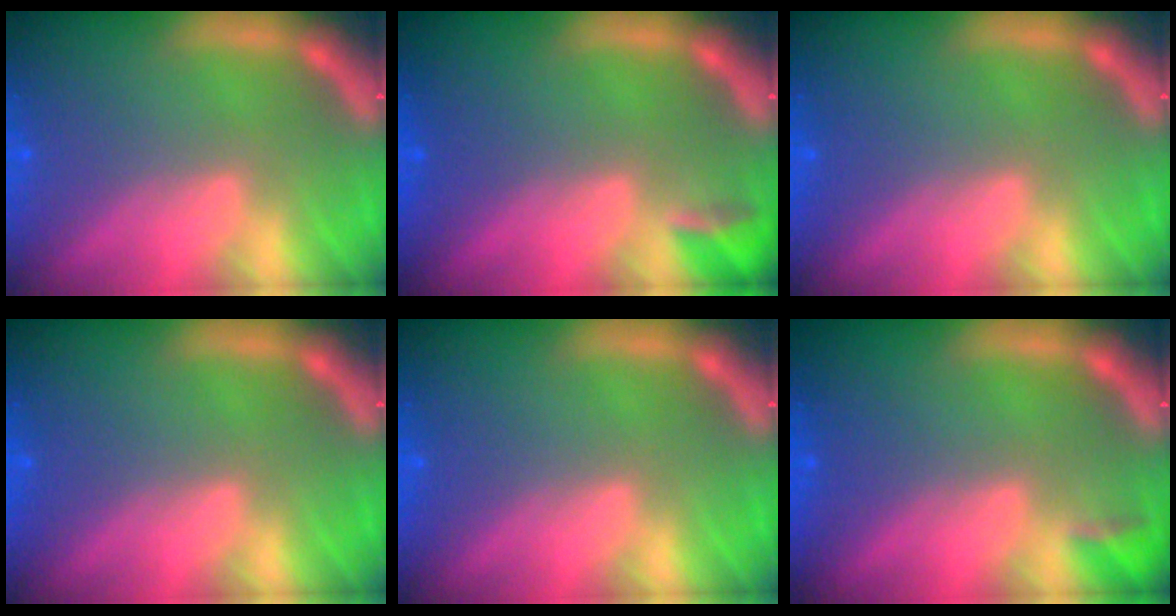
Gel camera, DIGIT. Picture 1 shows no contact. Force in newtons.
{"total": 1.9}
{"total": 0.0}
{"total": 0.0}
{"total": 0.0}
{"total": 1.4}